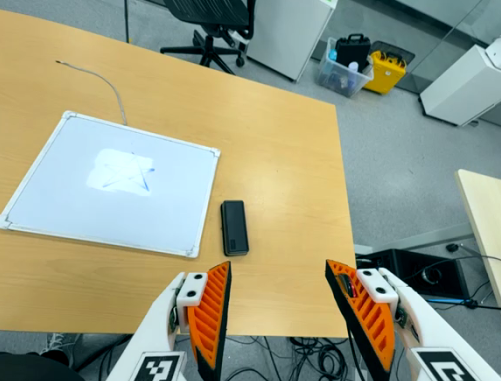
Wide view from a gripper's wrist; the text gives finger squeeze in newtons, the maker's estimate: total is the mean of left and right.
{"total": 0.0}